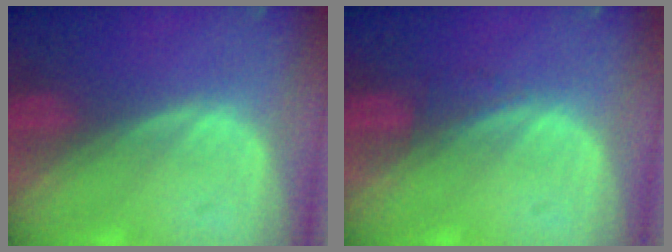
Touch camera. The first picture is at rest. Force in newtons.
{"total": 0.7, "press": 0.7, "slide": 0.1}